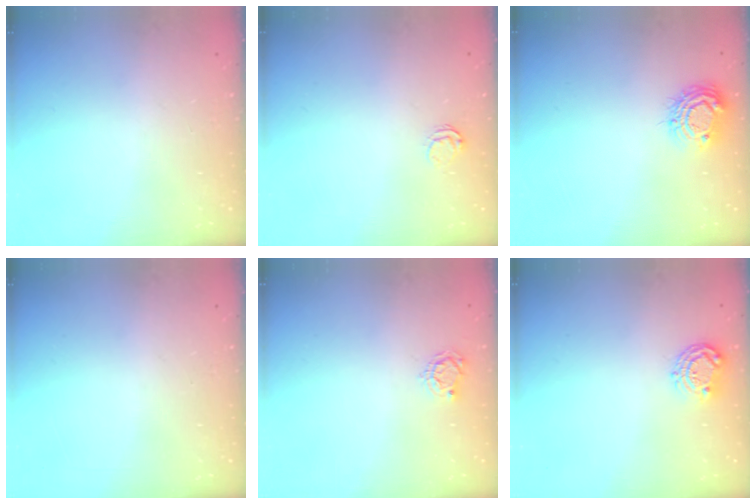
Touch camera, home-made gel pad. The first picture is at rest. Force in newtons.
{"total": 3.1, "press": 3.1, "slide": 0.3}
{"total": 9.3, "press": 9.3, "slide": 0.7}
{"total": 0.0}
{"total": 4.3, "press": 4.2, "slide": 0.5}
{"total": 7.4, "press": 7.4, "slide": 0.2}